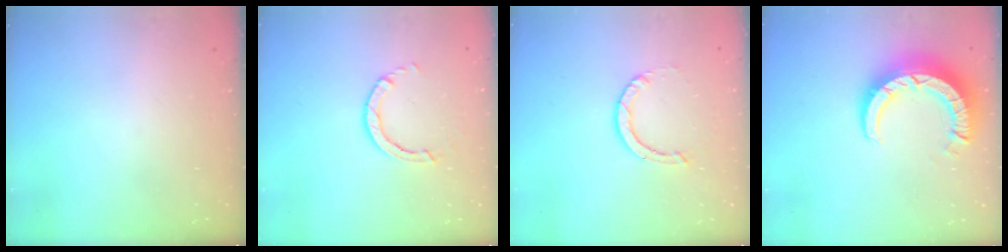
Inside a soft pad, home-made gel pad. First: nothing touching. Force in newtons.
{"total": 2.6, "press": 2.6, "slide": 0.3}
{"total": 3.6, "press": 3.6, "slide": 0.3}
{"total": 10.6, "press": 10.5, "slide": 1.0}